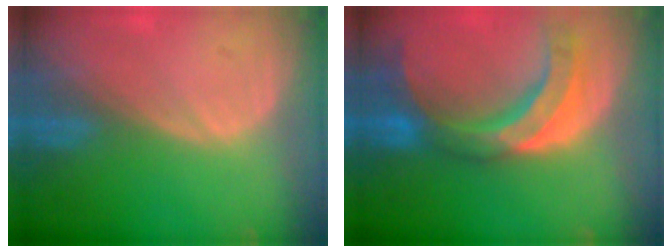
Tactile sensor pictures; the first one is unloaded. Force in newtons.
{"total": 10.8, "press": 9.4, "slide": 5.3}